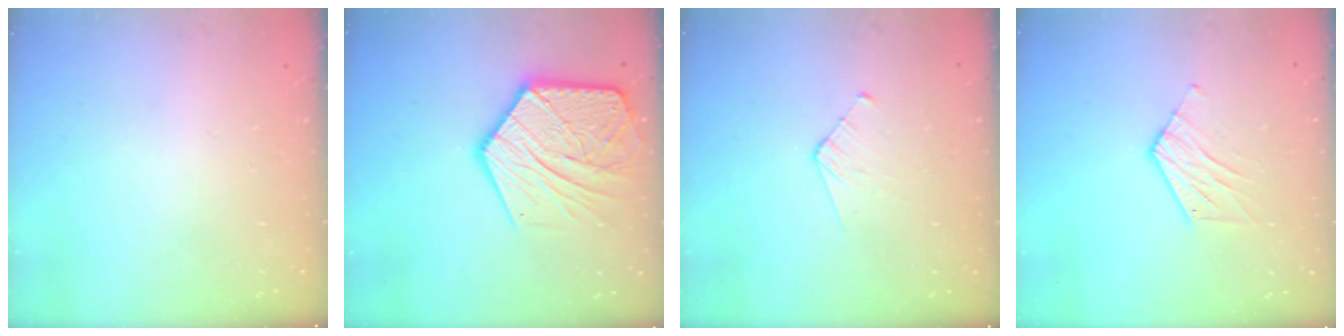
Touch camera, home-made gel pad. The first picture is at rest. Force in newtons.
{"total": 18.5, "press": 18.4, "slide": 1.4}
{"total": 3.9, "press": 3.9, "slide": 0.3}
{"total": 7.2, "press": 7.2, "slide": 0.4}